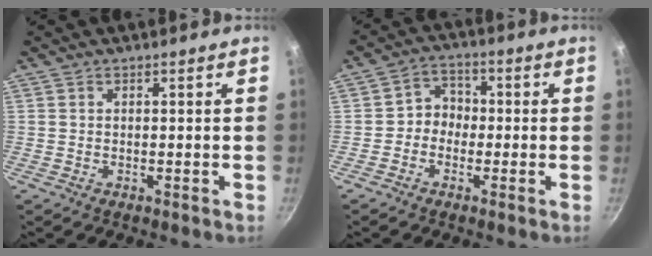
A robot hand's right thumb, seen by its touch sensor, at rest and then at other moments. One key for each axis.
{"total": 4.6, "fx": -1.0, "fy": 4.0, "fz": 2.0, "tx": -0.002, "ty": 0.021, "tz": -0.031}